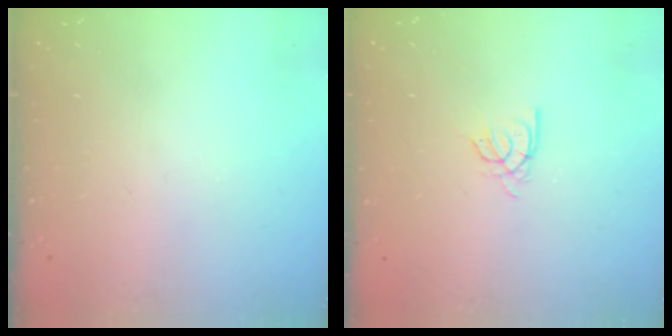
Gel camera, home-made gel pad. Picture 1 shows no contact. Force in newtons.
{"total": 2.4, "press": 2.4, "slide": 0.4}